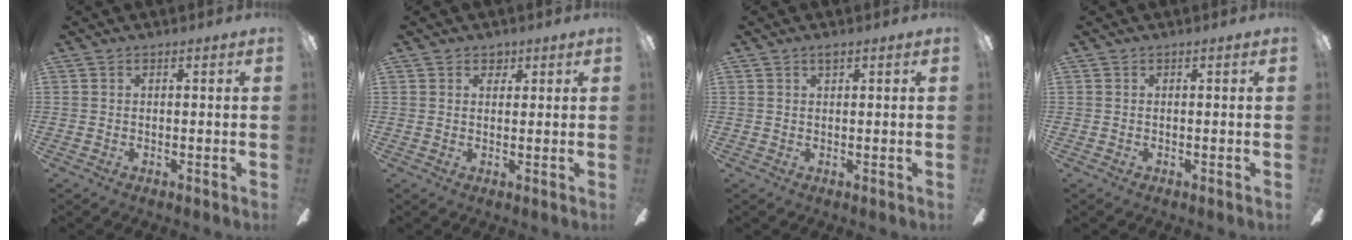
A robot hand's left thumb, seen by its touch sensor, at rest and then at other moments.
{"total": 2.5, "force": [1.6, 1.8, 0.9], "torque": [-0.005, -0.002, 0.026]}
{"total": 1.3, "force": [0.9, 0.5, 0.8], "torque": [-0.017, 0.002, 0.016]}
{"total": 0.0}